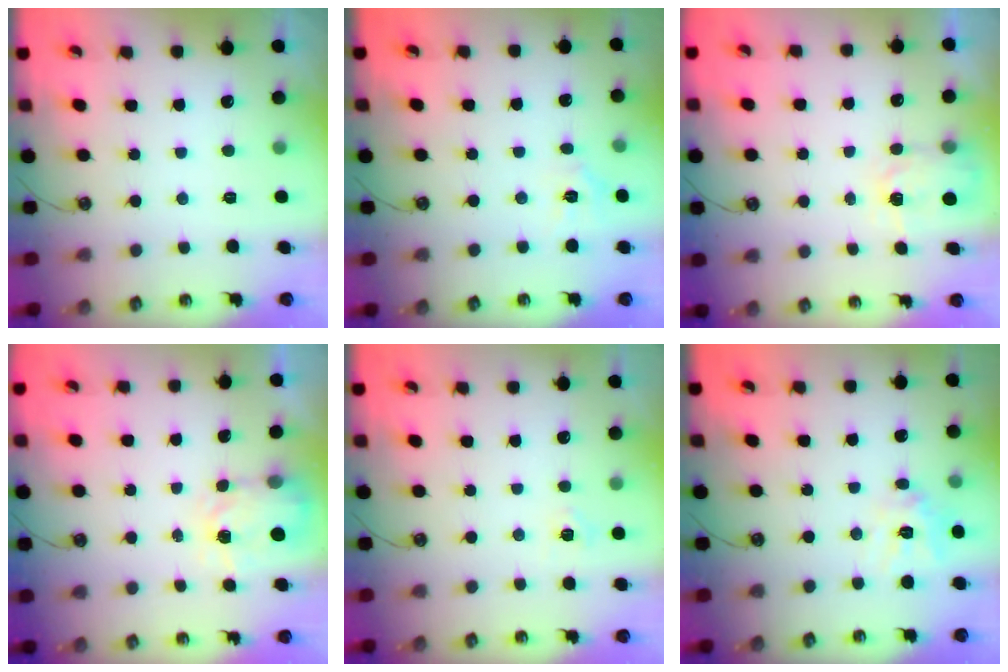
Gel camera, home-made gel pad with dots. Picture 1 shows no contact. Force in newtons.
{"total": 3.7, "press": 3.7, "slide": 0.1}
{"total": 3.5, "press": 3.4, "slide": 0.5}
{"total": 3.8, "press": 3.8, "slide": 0.6}
{"total": 4.2, "press": 4.2, "slide": 0.6}
{"total": 12.2, "press": 12.1, "slide": 1.0}